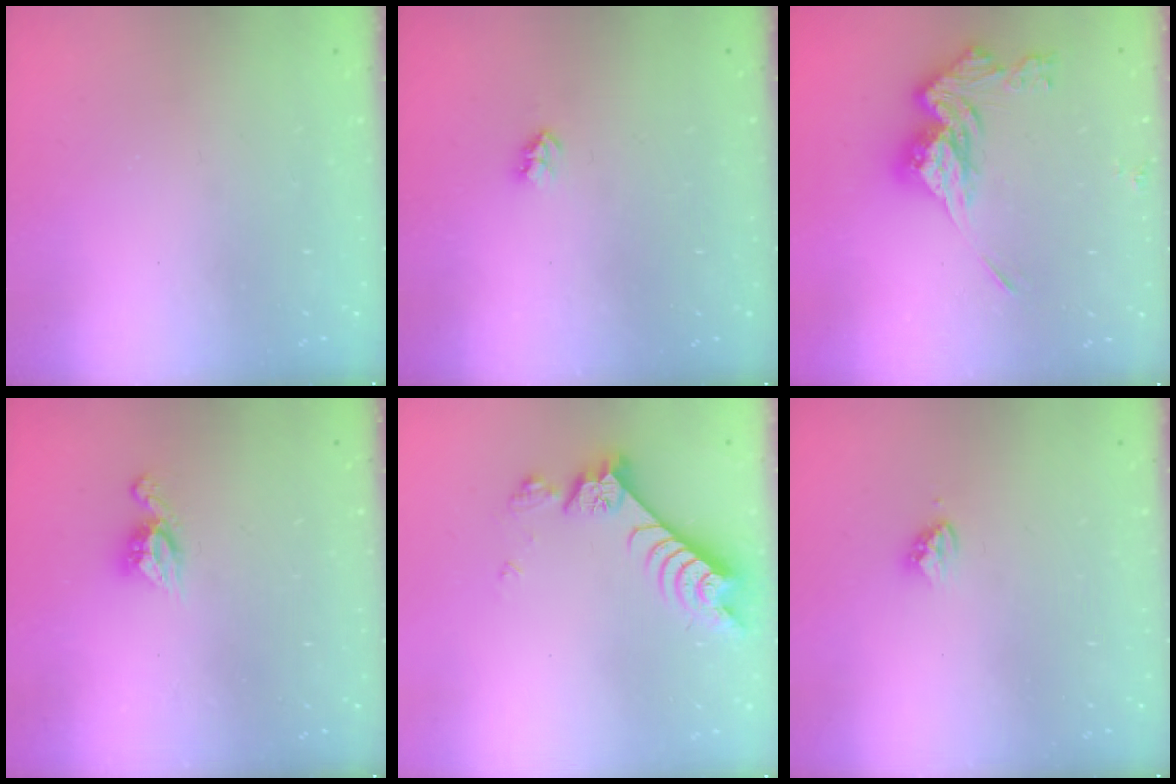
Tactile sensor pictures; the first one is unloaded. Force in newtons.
{"total": 2.7, "press": 2.7, "slide": 0.4}
{"total": 14.5, "press": 14.5, "slide": 0.8}
{"total": 6.7, "press": 6.7, "slide": 0.4}
{"total": 7.6, "press": 7.6, "slide": 0.8}
{"total": 3.4, "press": 3.3, "slide": 0.2}